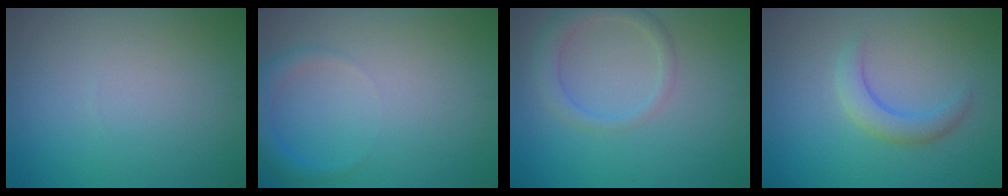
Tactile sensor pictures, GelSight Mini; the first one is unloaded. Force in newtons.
{"total": 2.2, "press": 2.2, "slide": 0.2}
{"total": 2.6, "press": 2.6, "slide": 0.1}
{"total": 2.6, "press": 2.6, "slide": 0.2}